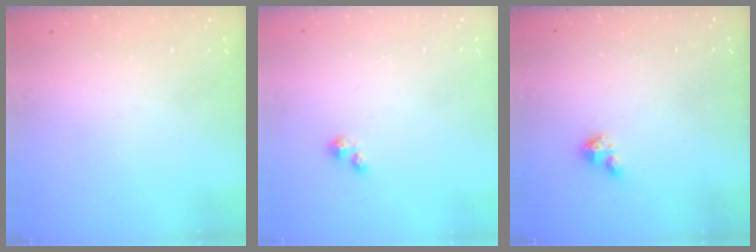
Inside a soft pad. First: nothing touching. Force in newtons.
{"total": 0.9, "press": 0.9, "slide": 0.3}
{"total": 2.8, "press": 2.8, "slide": 0.2}